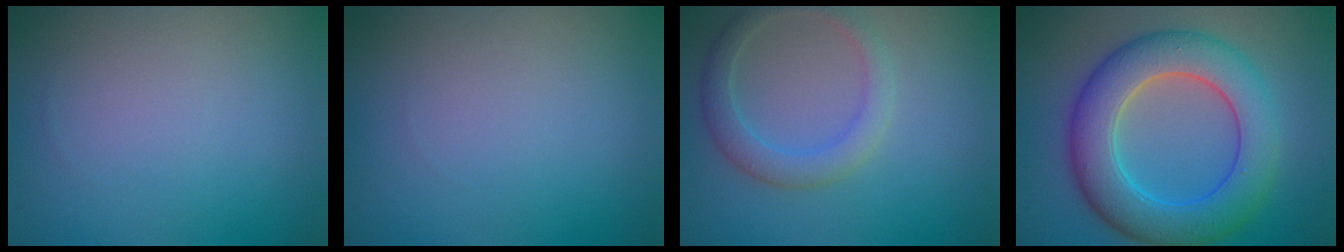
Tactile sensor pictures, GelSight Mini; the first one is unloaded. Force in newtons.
{"total": 0.0}
{"total": 2.8, "press": 2.8, "slide": 0.3}
{"total": 8.2, "press": 8.2, "slide": 0.2}